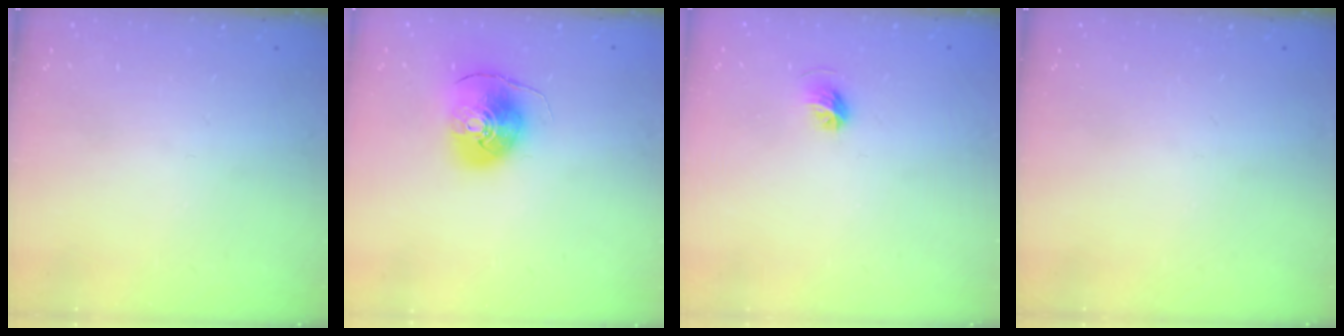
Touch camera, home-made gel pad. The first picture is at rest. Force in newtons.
{"total": 10.2, "press": 10.1, "slide": 1.1}
{"total": 5.4, "press": 5.2, "slide": 1.2}
{"total": 0.0}